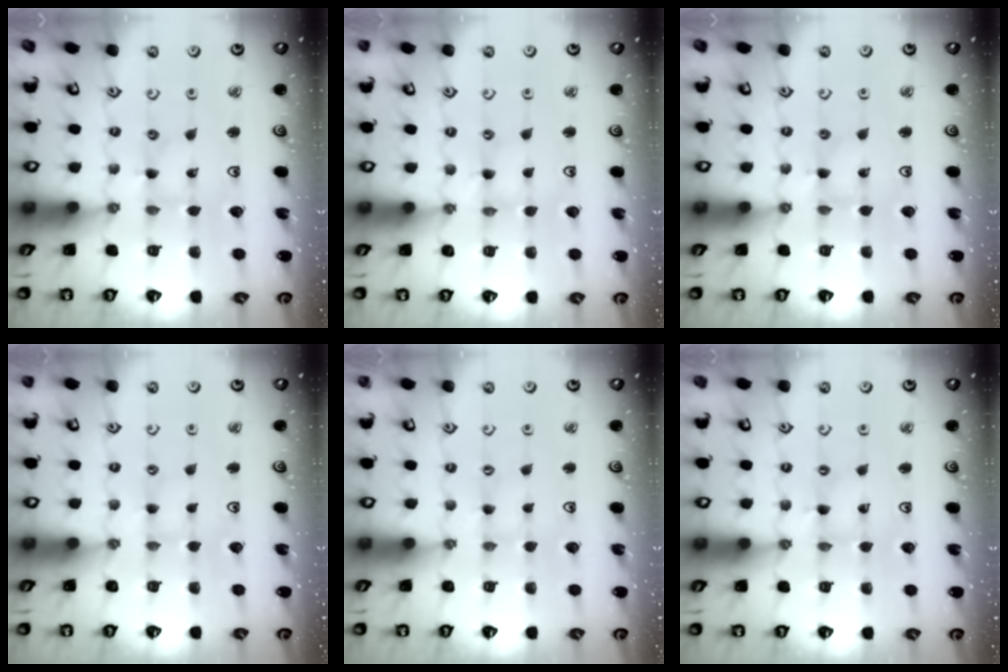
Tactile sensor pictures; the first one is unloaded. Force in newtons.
{"total": 0.0}
{"total": 0.0}
{"total": 0.7, "press": 0.6, "slide": 0.2}
{"total": 0.8, "press": 0.8, "slide": 0.2}
{"total": 0.9, "press": 0.9, "slide": 0.2}